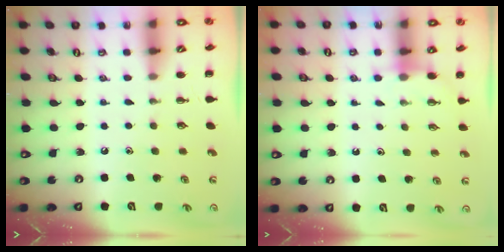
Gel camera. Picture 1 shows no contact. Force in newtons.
{"total": 2.6, "press": 2.5, "slide": 0.9}